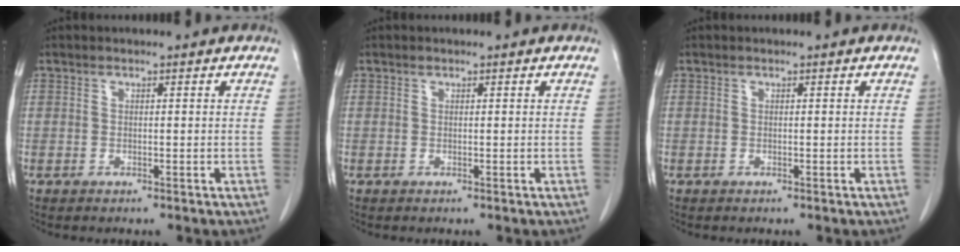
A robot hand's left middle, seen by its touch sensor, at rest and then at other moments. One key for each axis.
{"total": 0.0}
{"total": 0.0}